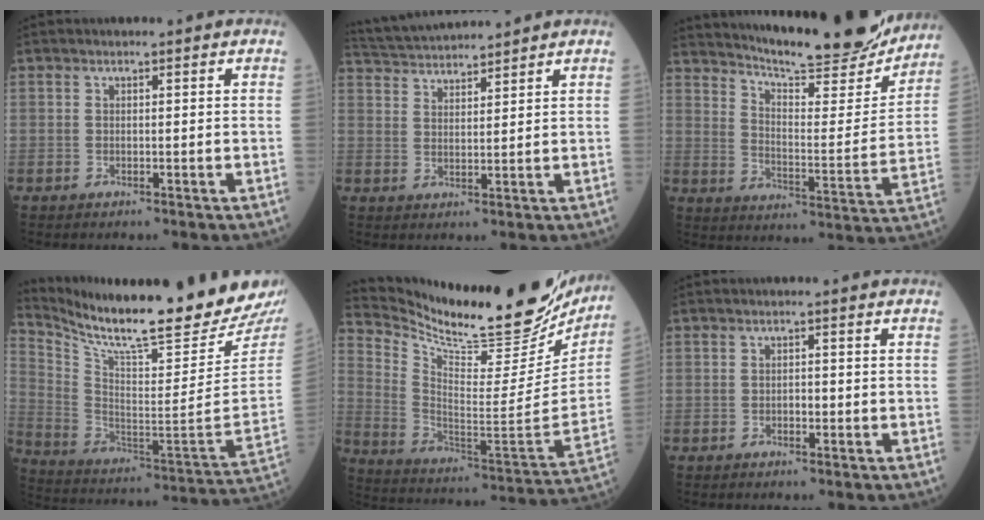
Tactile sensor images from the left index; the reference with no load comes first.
{"total": 8.2, "force": [8.0, -0.2, 1.8], "torque": [-0.047, 0.031, 0.144]}
{"total": 22.9, "force": [21.0, 2.2, 8.9], "torque": [-0.138, -0.051, 0.285]}
{"total": 24.4, "force": [21.9, -0.1, 10.8], "torque": [-0.200, -0.108, 0.331]}
{"total": 26.1, "force": [23.6, 5.0, 9.8], "torque": [-0.175, -0.070, 0.342]}
{"total": 0.8, "force": [-0.2, 0.5, 0.7], "torque": [-0.011, 0.002, -0.005]}